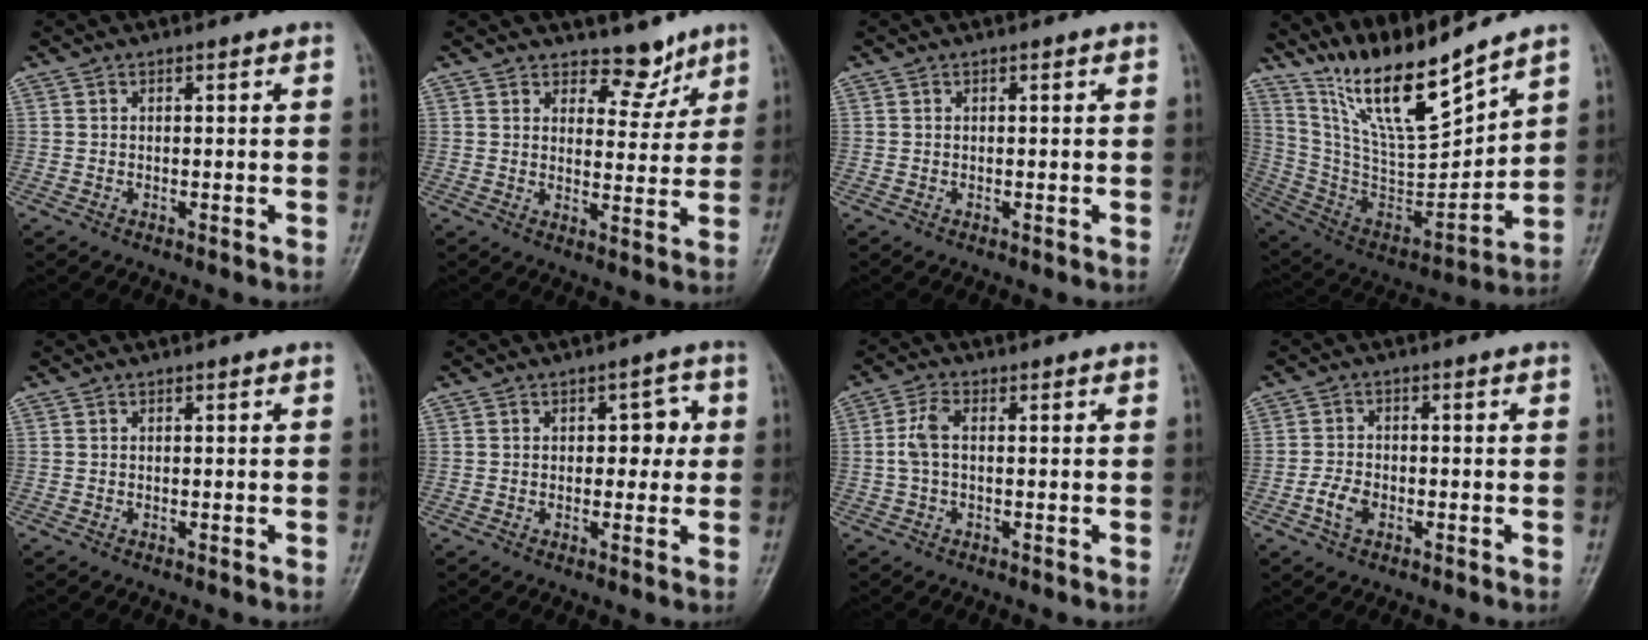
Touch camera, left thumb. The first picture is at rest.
{"total": 5.6, "force": [4.5, 3.1, 1.2], "torque": [0.017, -0.034, 0.069]}
{"total": 0.0}
{"total": 17.5, "force": [14.4, 2.6, 9.6], "torque": [-0.146, -0.087, 0.283]}
{"total": 0.0}
{"total": 4.3, "force": [0.6, 2.9, 3.1], "torque": [-0.007, 0.003, 0.001]}
{"total": 3.5, "force": [0.1, 1.8, 3.1], "torque": [-0.080, 0.008, -0.004]}
{"total": 3.7, "force": [-1.7, 2.3, 2.3], "torque": [-0.046, 0.011, -0.035]}